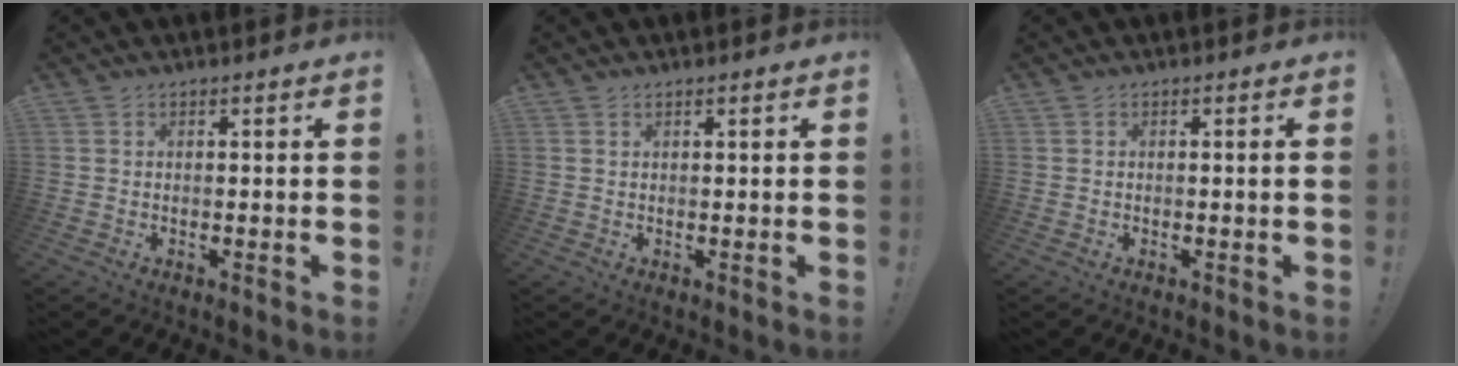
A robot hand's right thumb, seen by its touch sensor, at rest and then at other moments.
{"total": 0.8, "force": [0.5, 0.1, 0.5], "torque": [-0.007, -0.001, 0.009]}
{"total": 1.0, "force": [0.1, -0.2, 1.0], "torque": [-0.020, 0.001, 0.002]}